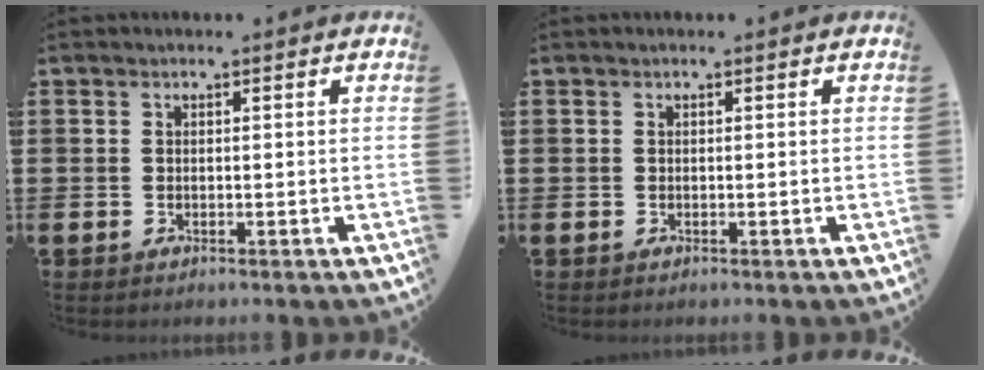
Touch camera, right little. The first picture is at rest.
{"total": 0.0}